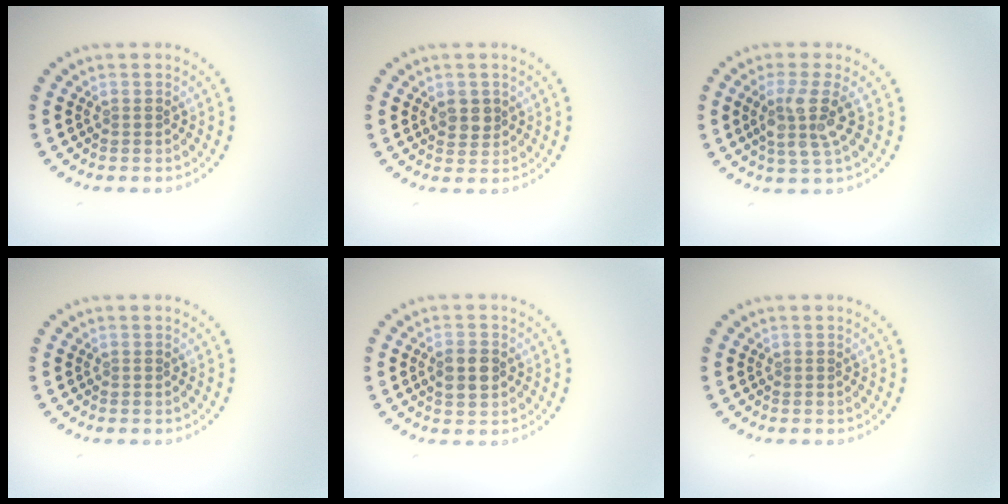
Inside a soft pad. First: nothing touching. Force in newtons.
{"total": 1.8, "press": 1.8, "slide": 0.4}
{"total": 3.6, "press": 3.0, "slide": 1.9}
{"total": 0.0}
{"total": 2.6, "press": 2.6, "slide": 0.1}
{"total": 0.0}